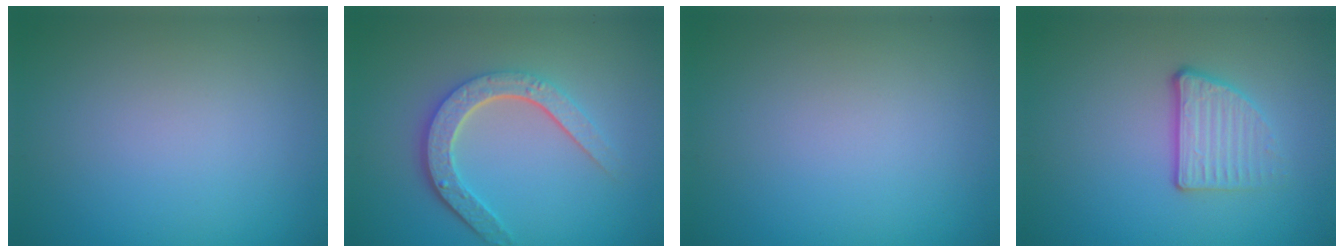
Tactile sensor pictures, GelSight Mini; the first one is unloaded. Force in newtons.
{"total": 4.7, "press": 3.7, "slide": 3.0}
{"total": 0.0}
{"total": 3.0, "press": 2.3, "slide": 1.9}